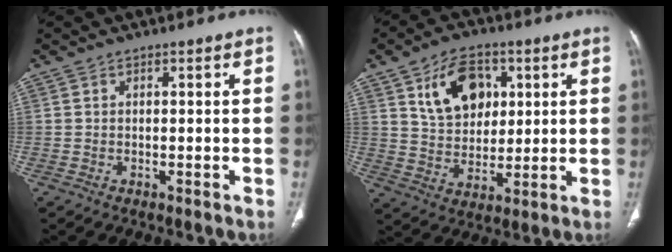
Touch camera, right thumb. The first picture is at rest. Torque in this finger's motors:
{"motor_torque": [0.51, 0.58, 0.27, -0.20, 0.06]}